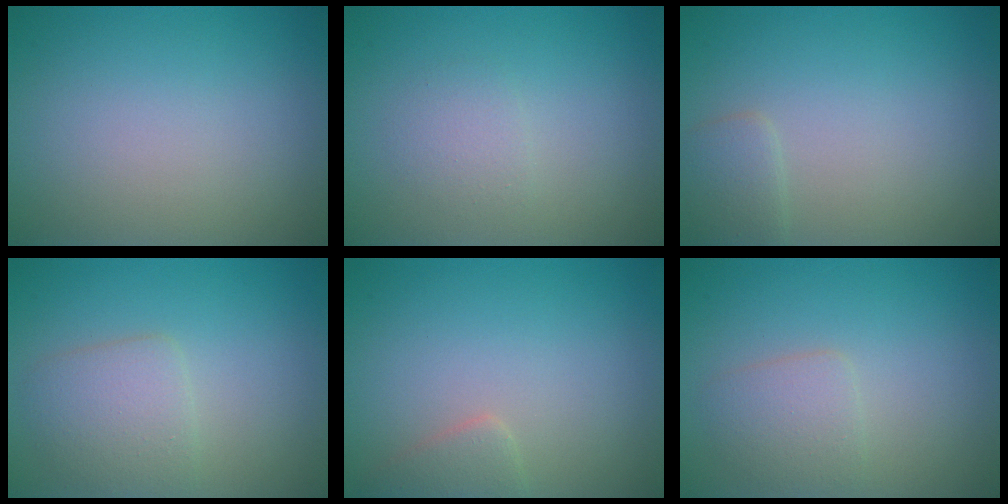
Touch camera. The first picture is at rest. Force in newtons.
{"total": 1.4, "press": 1.4, "slide": 0.0}
{"total": 1.4, "press": 1.4, "slide": 0.0}
{"total": 3.0, "press": 3.0, "slide": 0.1}
{"total": 1.6, "press": 1.6, "slide": 0.0}
{"total": 2.1, "press": 2.1, "slide": 0.1}